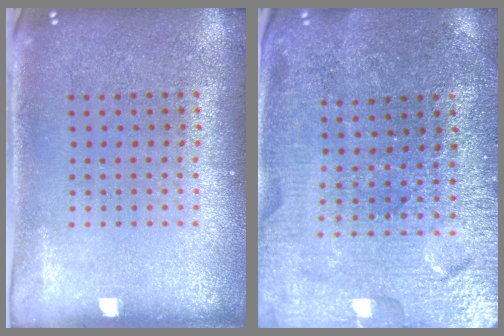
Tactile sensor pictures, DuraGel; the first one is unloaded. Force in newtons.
{"total": 3.2, "press": 3.2, "slide": 0.1}